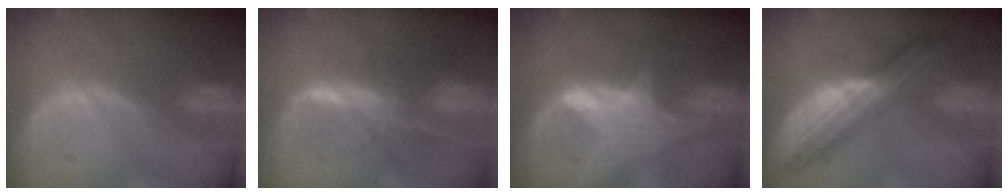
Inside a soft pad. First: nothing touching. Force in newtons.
{"total": 8.2, "press": 6.9, "slide": 4.4}
{"total": 5.8, "press": 5.7, "slide": 0.9}
{"total": 8.3, "press": 8.3, "slide": 0.6}